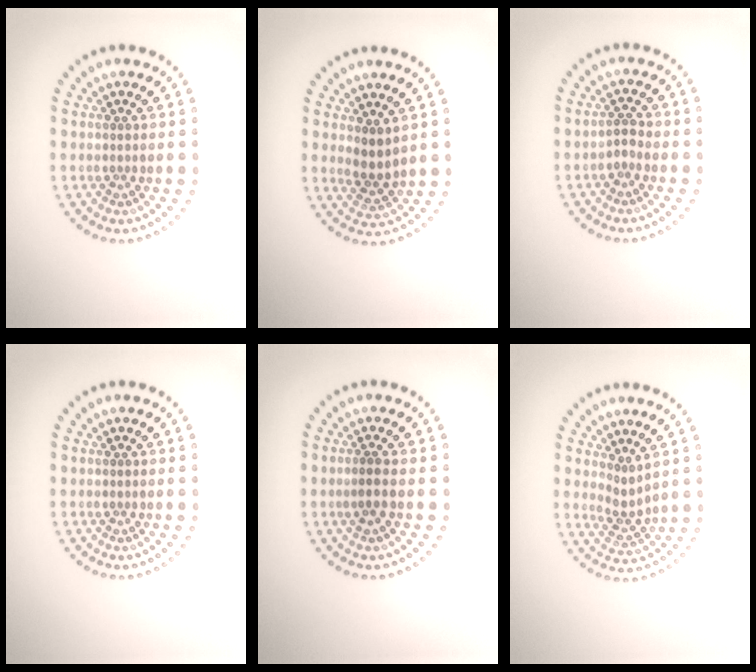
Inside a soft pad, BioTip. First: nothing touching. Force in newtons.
{"total": 2.2, "press": 1.9, "slide": 1.2}
{"total": 1.0, "press": 0.8, "slide": 0.5}
{"total": 0.0}
{"total": 1.0, "press": 0.9, "slide": 0.4}
{"total": 2.0, "press": 1.4, "slide": 1.4}